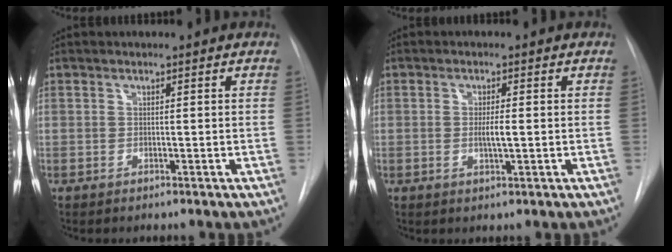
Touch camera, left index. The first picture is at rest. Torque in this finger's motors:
{"motor_torque": [0.45, 0.28, 0.10, 0.03]}